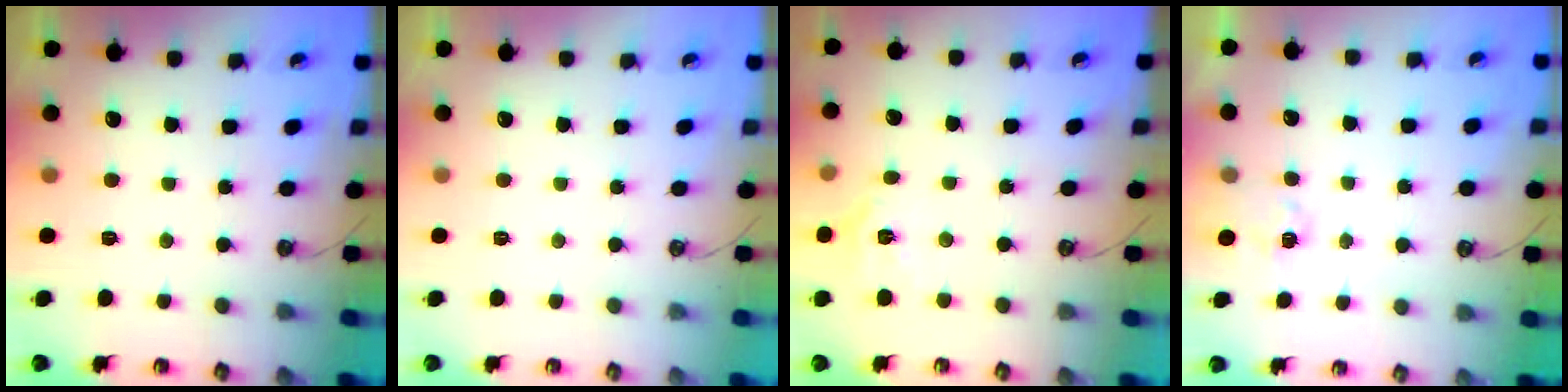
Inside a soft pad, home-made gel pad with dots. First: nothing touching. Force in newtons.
{"total": 0.0}
{"total": 8.7, "press": 8.7, "slide": 1.1}
{"total": 2.6, "press": 2.6, "slide": 0.4}